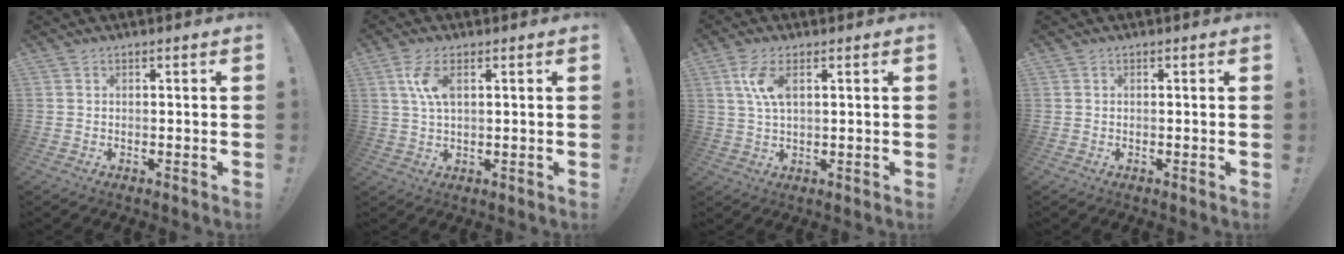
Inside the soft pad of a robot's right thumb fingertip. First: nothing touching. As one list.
[{"total": 6.8, "force": [2.0, 2.9, 5.8], "torque": [-0.119, -0.002, 0.032]}, {"total": 7.1, "force": [2.3, 2.9, 6.1], "torque": [-0.126, -0.003, 0.037]}, {"total": 0.0}]